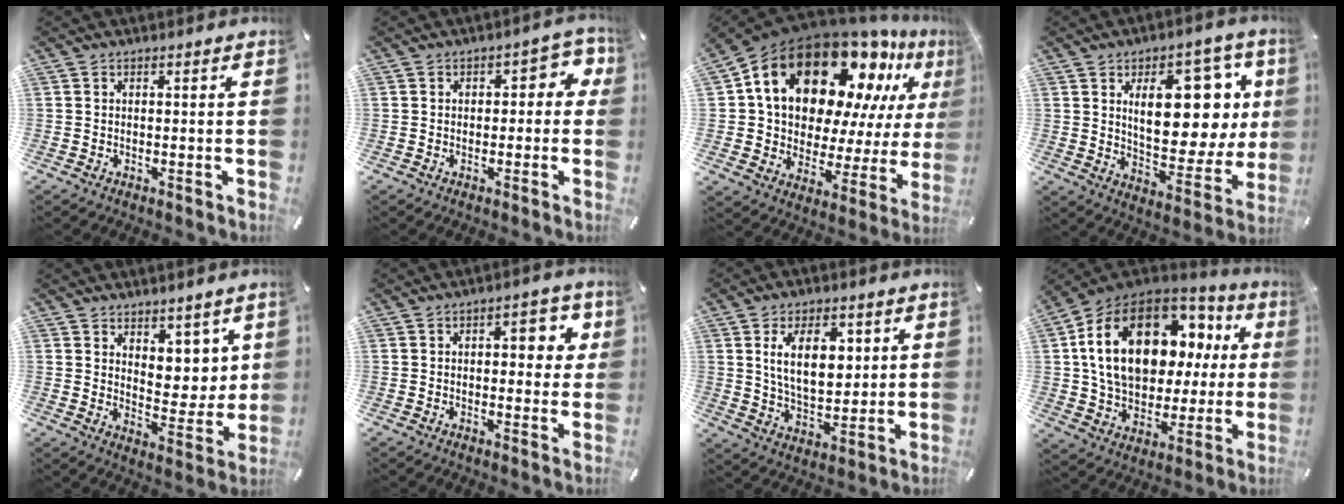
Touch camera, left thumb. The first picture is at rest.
{"total": 5.0, "force": [0.4, 3.3, 3.8], "torque": [-0.042, 0.004, -0.001]}
{"total": 24.5, "force": [13.4, 14.7, 14.3], "torque": [-0.231, -0.099, 0.238]}
{"total": 21.0, "force": [7.6, 11.0, 16.2], "torque": [-0.217, -0.045, 0.125]}
{"total": 7.0, "force": [4.7, 5.0, 1.3], "torque": [-0.005, -0.050, 0.088]}
{"total": 7.5, "force": [1.6, 4.0, 6.2], "torque": [-0.065, -0.008, 0.015]}
{"total": 12.6, "force": [4.0, 7.6, 9.3], "torque": [-0.165, -0.001, 0.067]}
{"total": 22.7, "force": [7.4, 14.8, 15.5], "torque": [-0.286, -0.022, 0.130]}